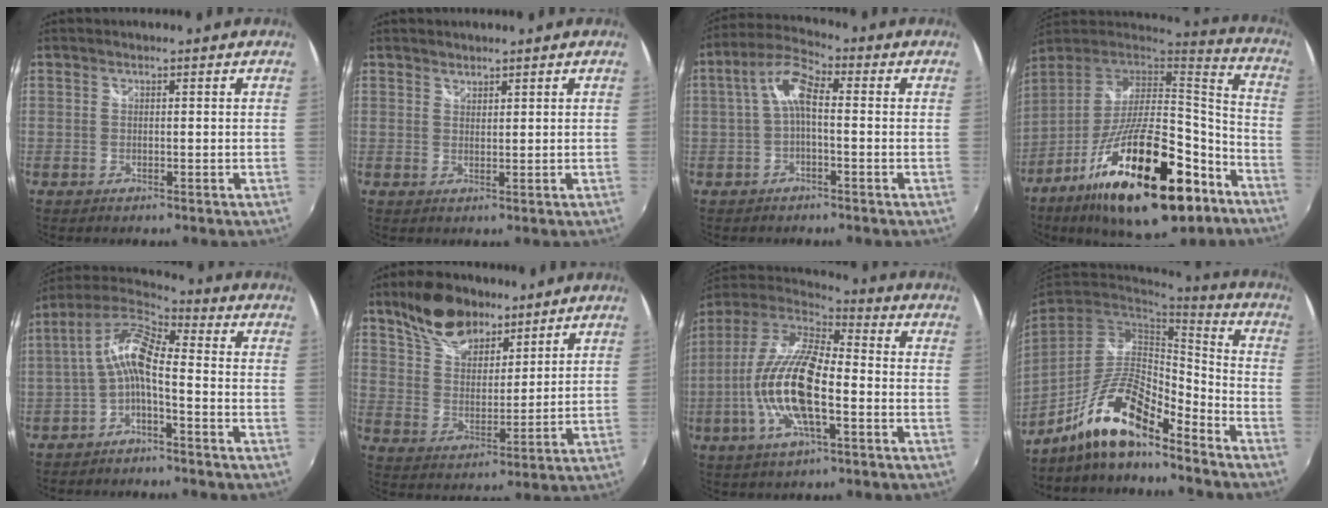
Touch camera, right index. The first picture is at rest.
{"total": 1.4, "force": [1.2, 0.6, 0.1], "torque": [0.002, 0.001, 0.022]}
{"total": 6.6, "force": [-0.3, 2.5, 6.1], "torque": [-0.131, 0.024, -0.008]}
{"total": 30.4, "force": [-16.2, 11.2, 23.2], "torque": [-0.396, -0.015, -0.255]}
{"total": 9.0, "force": [-2.0, 2.8, 8.4], "torque": [-0.185, 0.020, -0.041]}
{"total": 13.4, "force": [9.7, 6.8, 6.3], "torque": [-0.121, 0.025, 0.178]}
{"total": 17.5, "force": [-4.5, 5.8, 16.0], "torque": [-0.320, -0.005, -0.093]}
{"total": 15.1, "force": [-10.8, 3.8, 9.8], "torque": [-0.205, -0.009, -0.205]}